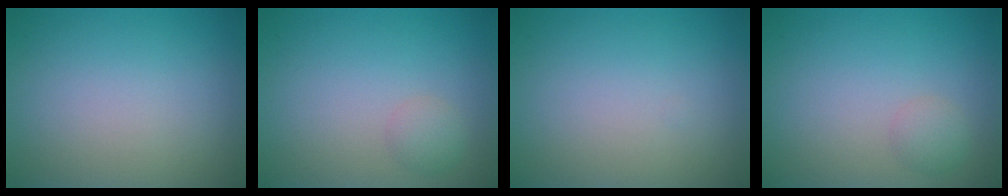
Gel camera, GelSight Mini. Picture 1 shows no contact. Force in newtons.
{"total": 1.4, "press": 1.4, "slide": 0.0}
{"total": 0.0}
{"total": 1.4, "press": 1.4, "slide": 0.0}